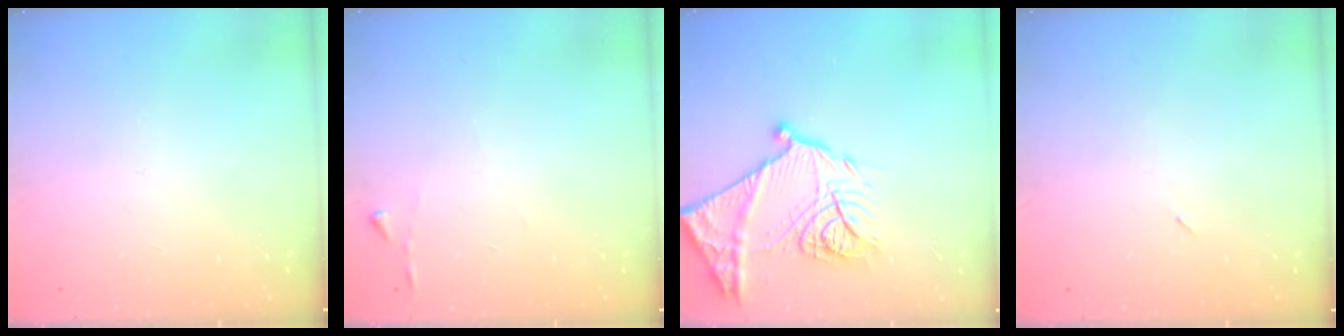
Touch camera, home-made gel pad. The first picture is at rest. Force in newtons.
{"total": 2.9, "press": 2.9, "slide": 0.3}
{"total": 20.5, "press": 20.5, "slide": 1.8}
{"total": 2.1, "press": 1.9, "slide": 1.0}